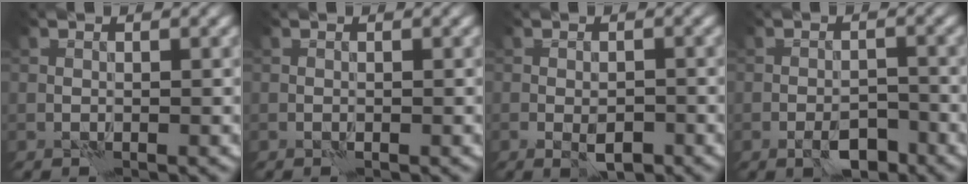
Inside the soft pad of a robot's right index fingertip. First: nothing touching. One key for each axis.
{"total": 0.0}
{"total": 2.5, "fx": -1.1, "fy": 1.0, "fz": 2.0, "tx": -0.034, "ty": -0.002, "tz": -0.018}
{"total": 3.5, "fx": -2.2, "fy": 1.4, "fz": 2.3, "tx": -0.032, "ty": 0.002, "tz": -0.037}